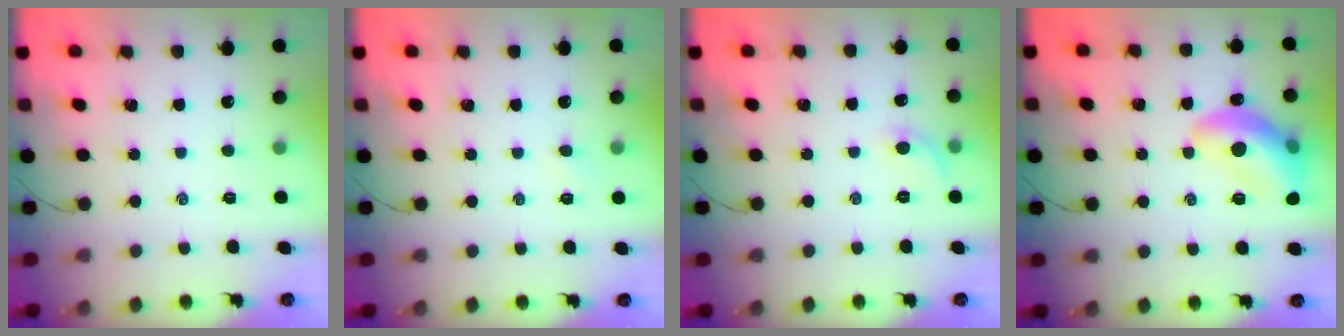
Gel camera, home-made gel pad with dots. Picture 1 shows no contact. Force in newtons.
{"total": 2.5, "press": 2.3, "slide": 0.8}
{"total": 4.9, "press": 4.7, "slide": 1.5}
{"total": 15.0, "press": 14.9, "slide": 1.6}